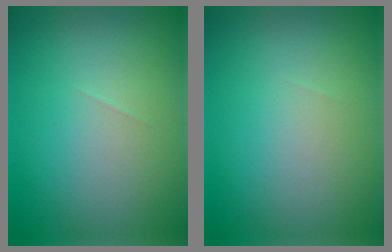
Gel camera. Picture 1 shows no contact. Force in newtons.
{"total": 0.0}